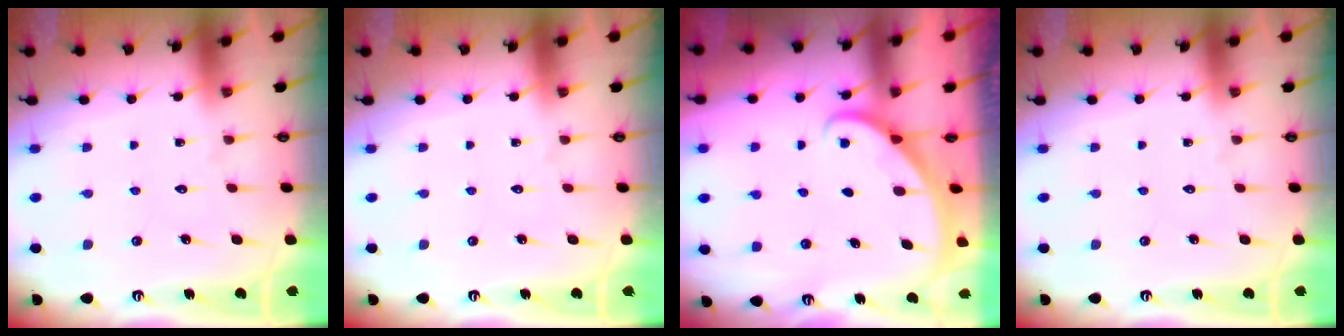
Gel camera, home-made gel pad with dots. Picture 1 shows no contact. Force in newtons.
{"total": 0.0}
{"total": 1.9, "press": 1.9, "slide": 0.1}
{"total": 0.0}